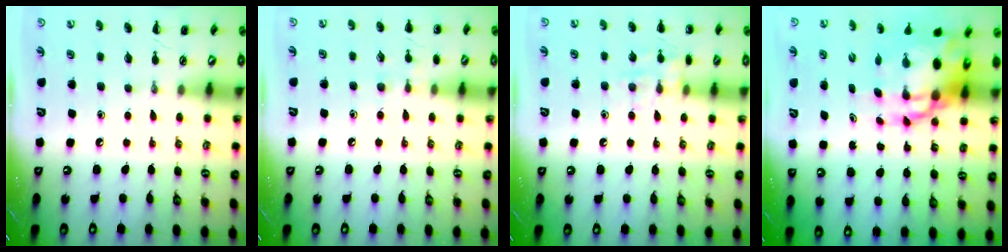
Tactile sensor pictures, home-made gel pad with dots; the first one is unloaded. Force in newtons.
{"total": 5.9, "press": 5.6, "slide": 1.9}
{"total": 8.5, "press": 8.4, "slide": 1.6}
{"total": 11.5, "press": 11.1, "slide": 2.9}